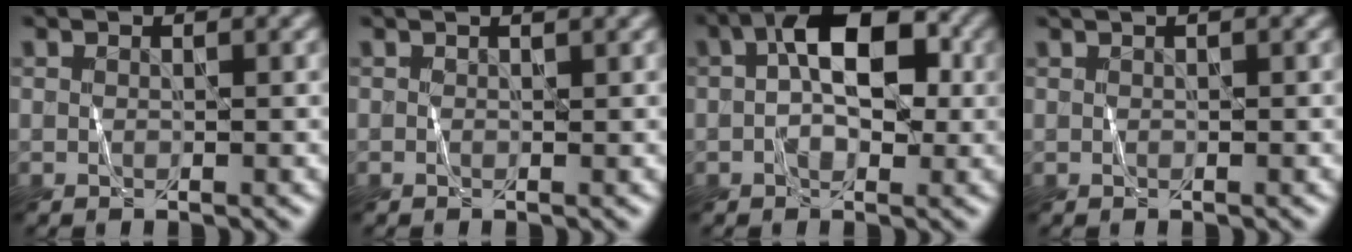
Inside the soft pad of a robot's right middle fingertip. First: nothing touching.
{"total": 1.9, "force": [1.2, 0.8, 1.2], "torque": [-0.010, 0.006, -0.006]}
{"total": 6.3, "force": [0.5, 3.4, 5.2], "torque": [-0.079, 0.013, 0.000]}
{"total": 1.0, "force": [0.6, 0.3, 0.7], "torque": [-0.014, 0.001, 0.005]}